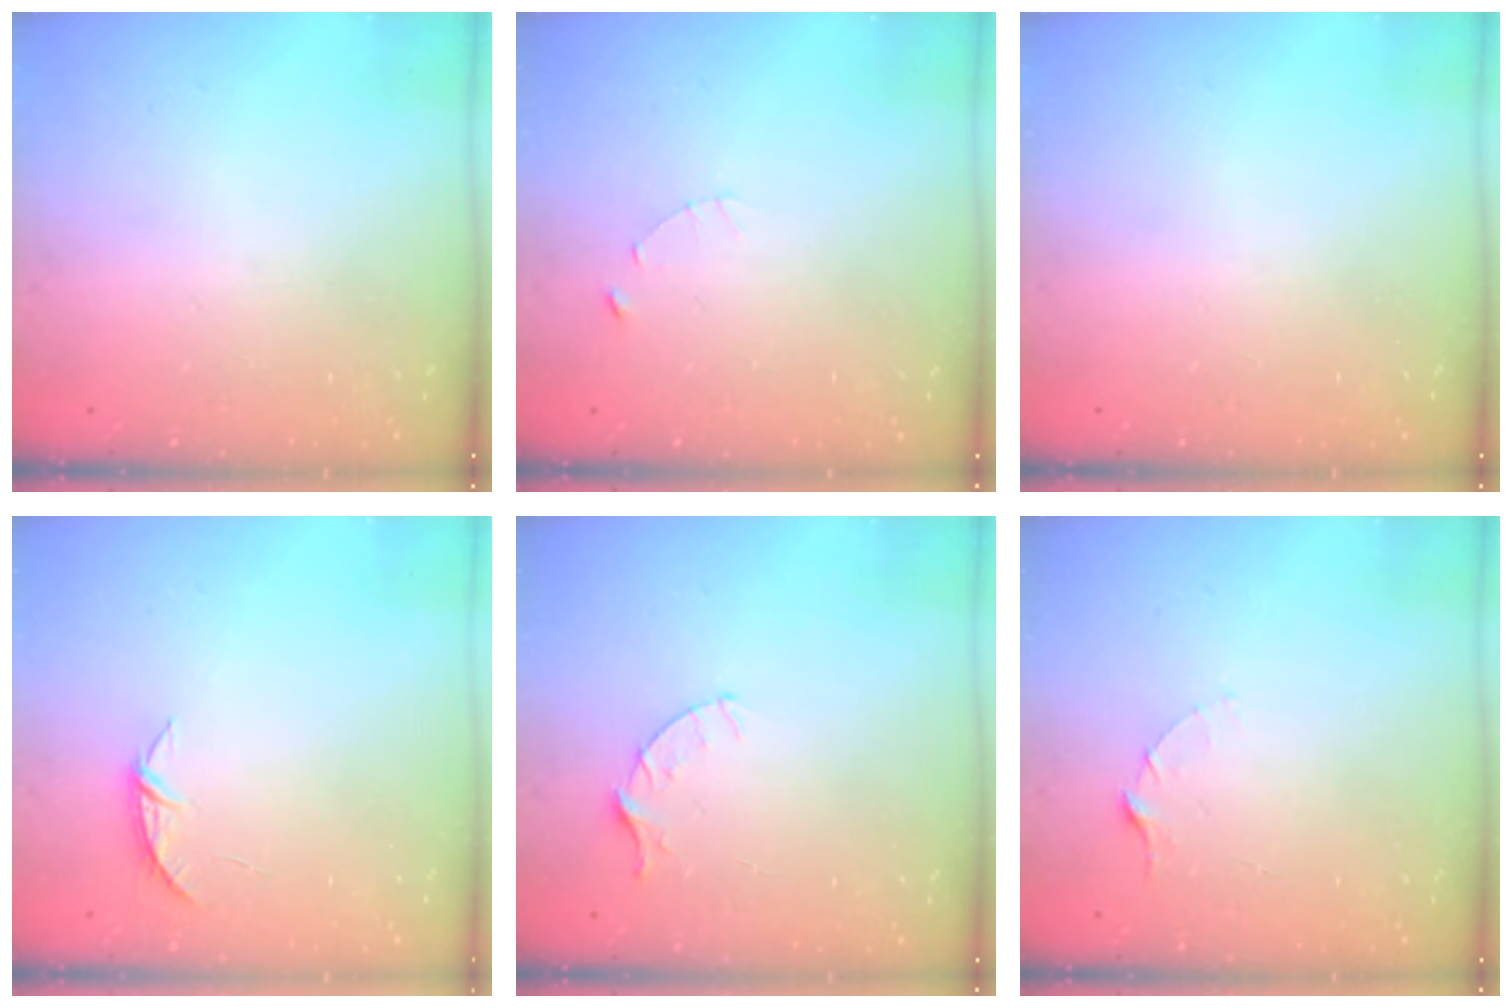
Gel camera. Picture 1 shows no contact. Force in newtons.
{"total": 1.2, "press": 1.1, "slide": 0.2}
{"total": 0.0}
{"total": 4.2, "press": 4.2, "slide": 0.5}
{"total": 3.4, "press": 3.4, "slide": 0.4}
{"total": 2.5, "press": 2.5, "slide": 0.3}